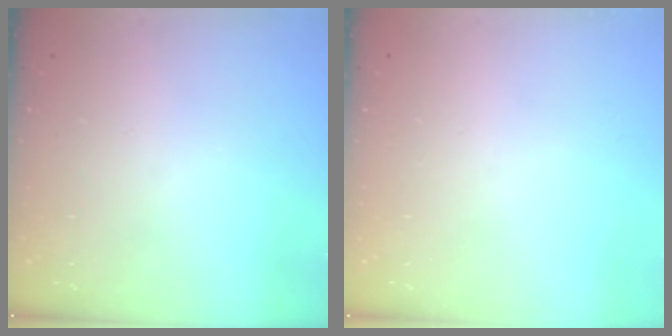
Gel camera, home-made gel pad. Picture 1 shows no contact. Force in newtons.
{"total": 0.0}